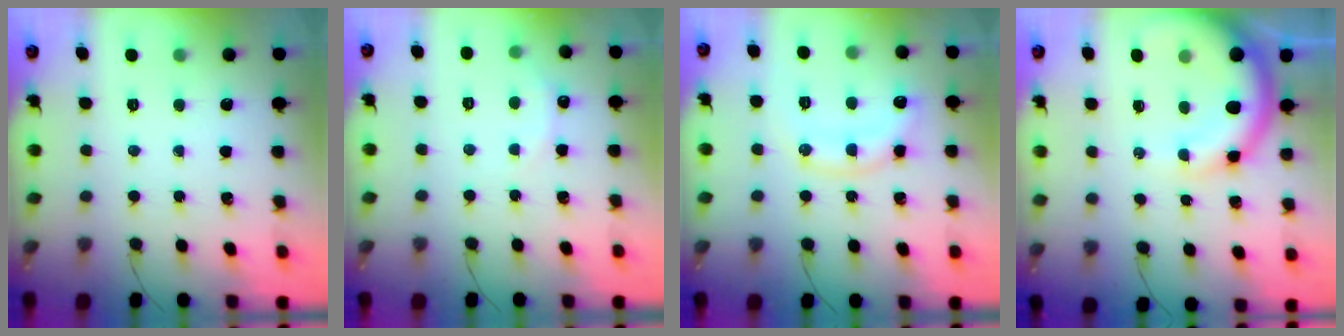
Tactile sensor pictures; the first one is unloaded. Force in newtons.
{"total": 4.9, "press": 4.8, "slide": 0.9}
{"total": 12.5, "press": 12.5, "slide": 0.6}
{"total": 11.4, "press": 11.2, "slide": 2.4}